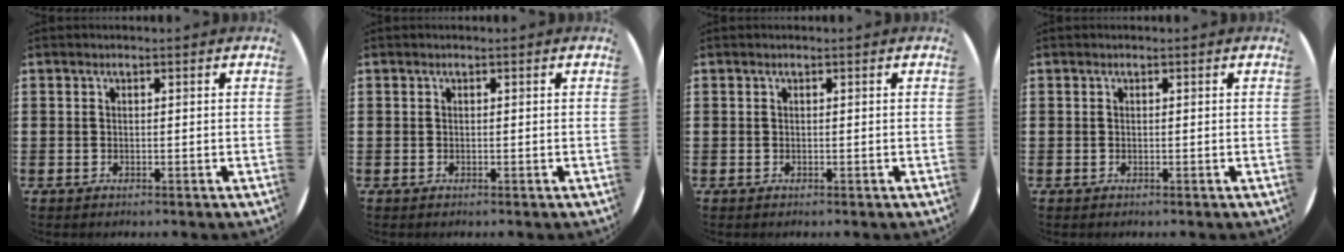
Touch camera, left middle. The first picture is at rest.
{"total": 0.0}
{"total": 0.0}
{"total": 0.0}